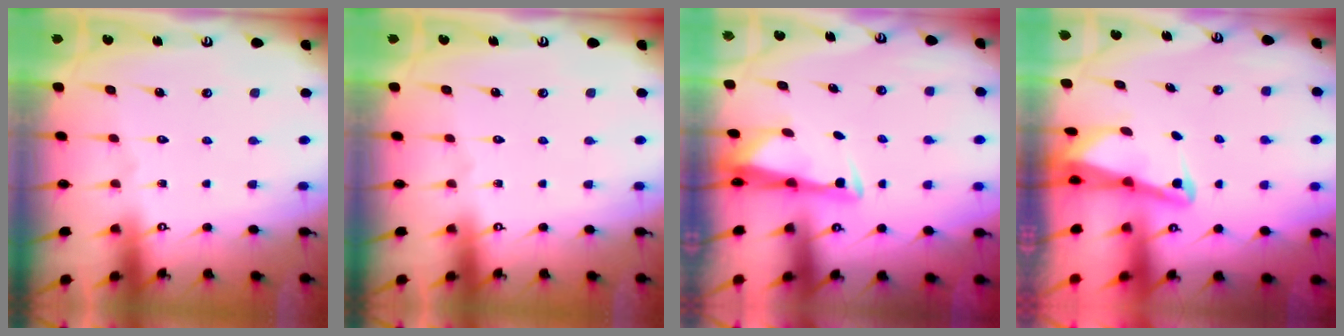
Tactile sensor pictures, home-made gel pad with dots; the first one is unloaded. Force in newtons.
{"total": 0.0}
{"total": 3.2, "press": 3.1, "slide": 0.8}
{"total": 2.5, "press": 2.5, "slide": 0.6}